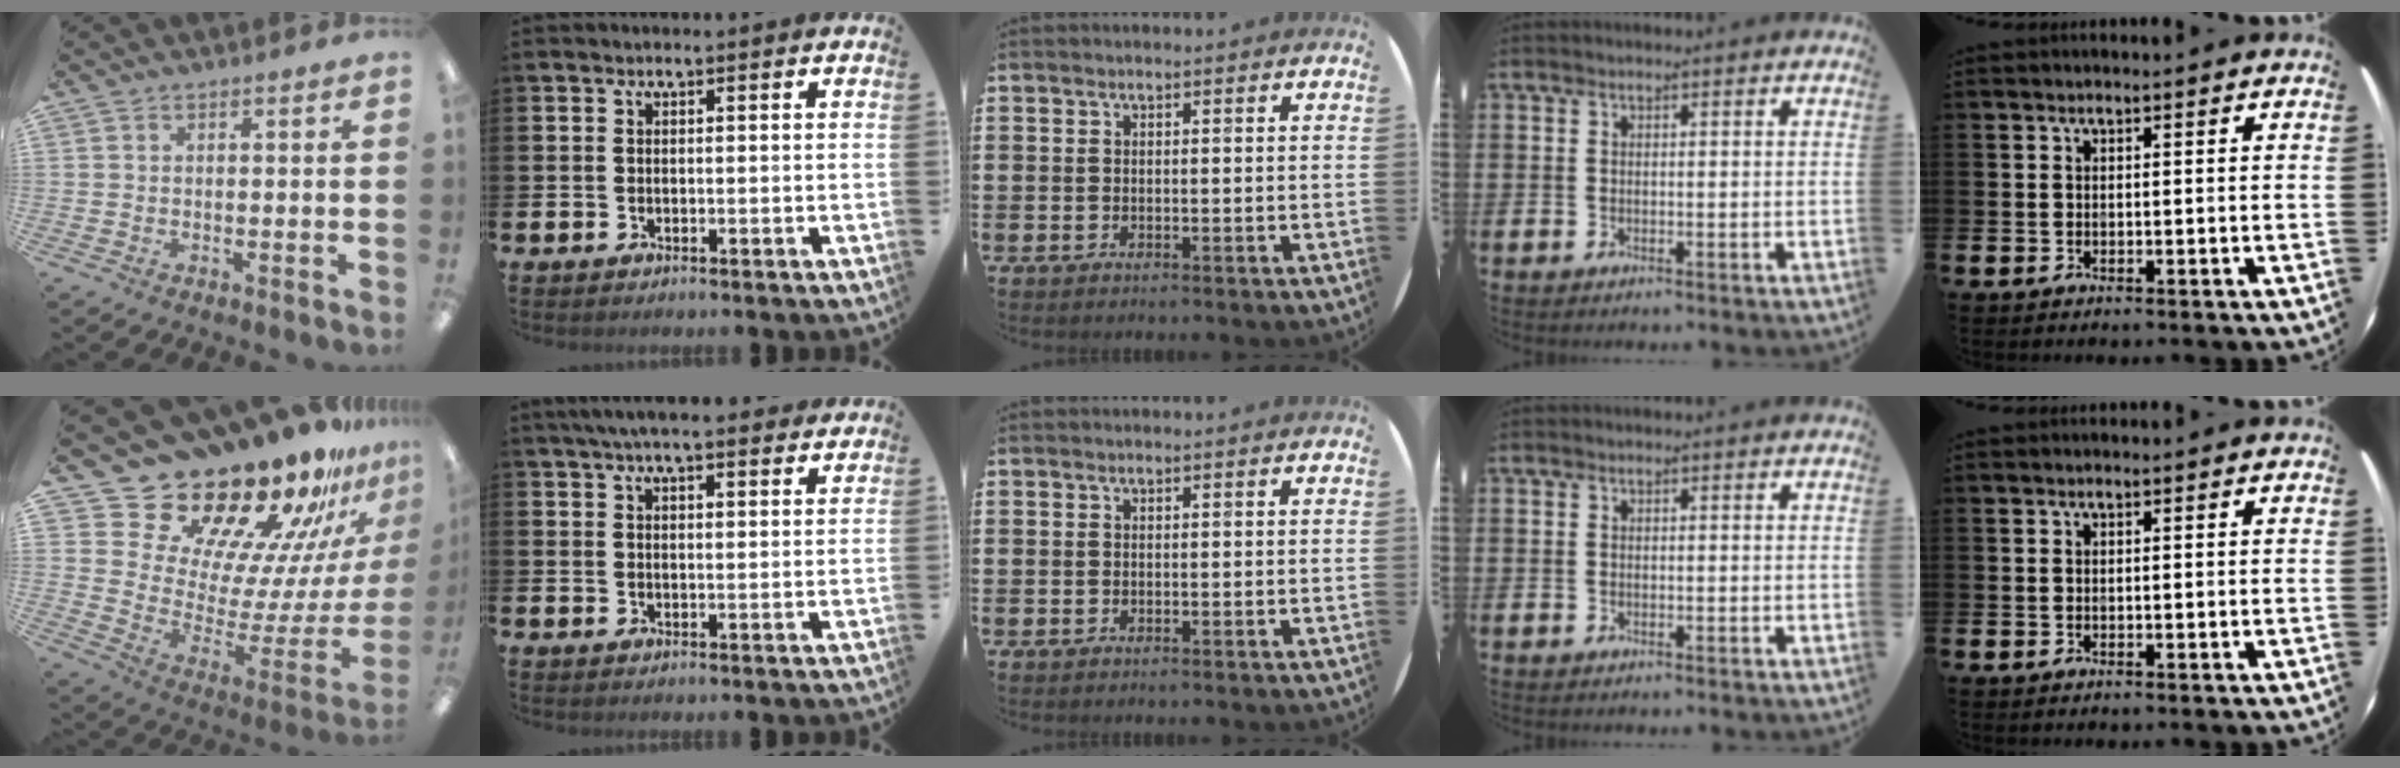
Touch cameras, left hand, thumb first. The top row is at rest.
{"thumb": {"total": 24.2, "force": [21.0, 9.4, 7.4], "torque": [-0.101, -0.189, 0.386]}, "index": {"total": 5.3, "force": [4.7, 0.9, 2.3], "torque": [-0.052, -0.008, 0.085]}}